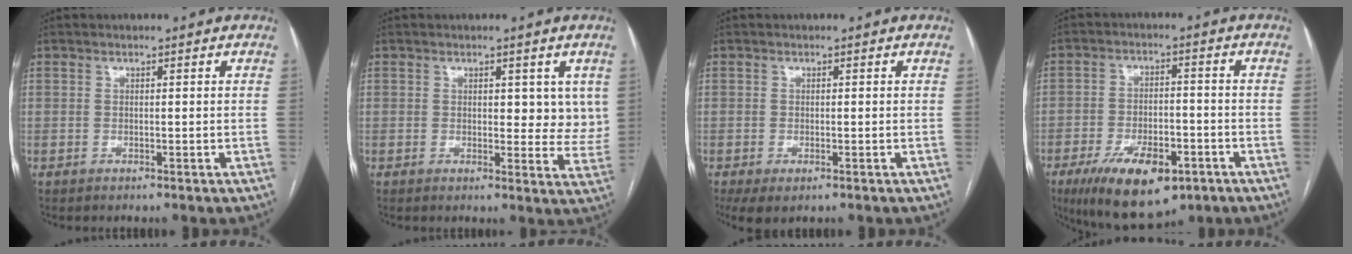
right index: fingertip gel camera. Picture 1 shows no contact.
{"total": 5.5, "force": [2.0, 3.1, 4.0], "torque": [-0.026, -0.006, 0.022]}
{"total": 3.8, "force": [-2.1, 1.6, 2.8], "torque": [-0.047, -0.009, -0.030]}
{"total": 13.6, "force": [-7.7, 5.7, 9.6], "torque": [-0.164, -0.008, -0.116]}